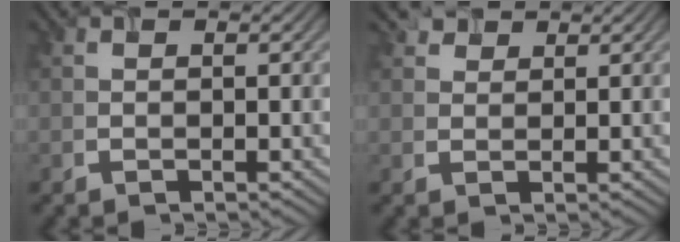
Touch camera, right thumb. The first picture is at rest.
{"total": 3.2, "force": [2.3, 1.8, 1.3], "torque": [-0.030, 0.012, 0.052]}